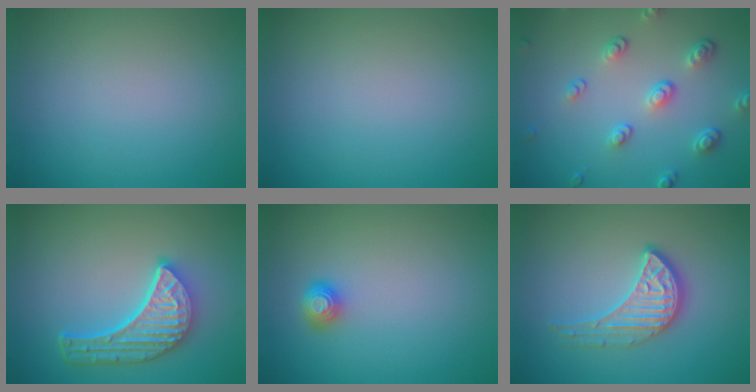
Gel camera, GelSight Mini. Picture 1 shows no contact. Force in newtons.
{"total": 0.0}
{"total": 3.9, "press": 3.0, "slide": 2.5}
{"total": 6.1, "press": 4.5, "slide": 4.1}
{"total": 1.6, "press": 1.2, "slide": 1.0}
{"total": 3.2, "press": 3.1, "slide": 1.0}